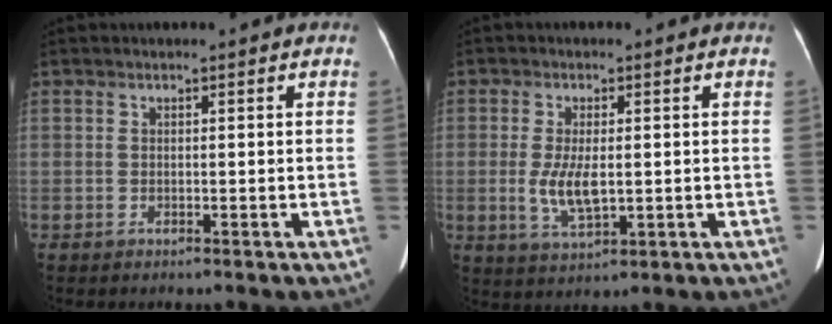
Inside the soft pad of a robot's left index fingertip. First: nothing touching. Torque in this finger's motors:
{"motor_torque": [0.92, 0.09, 0.40, 0.17]}